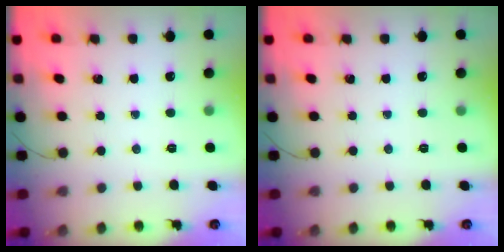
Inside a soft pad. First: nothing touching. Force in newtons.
{"total": 0.0}